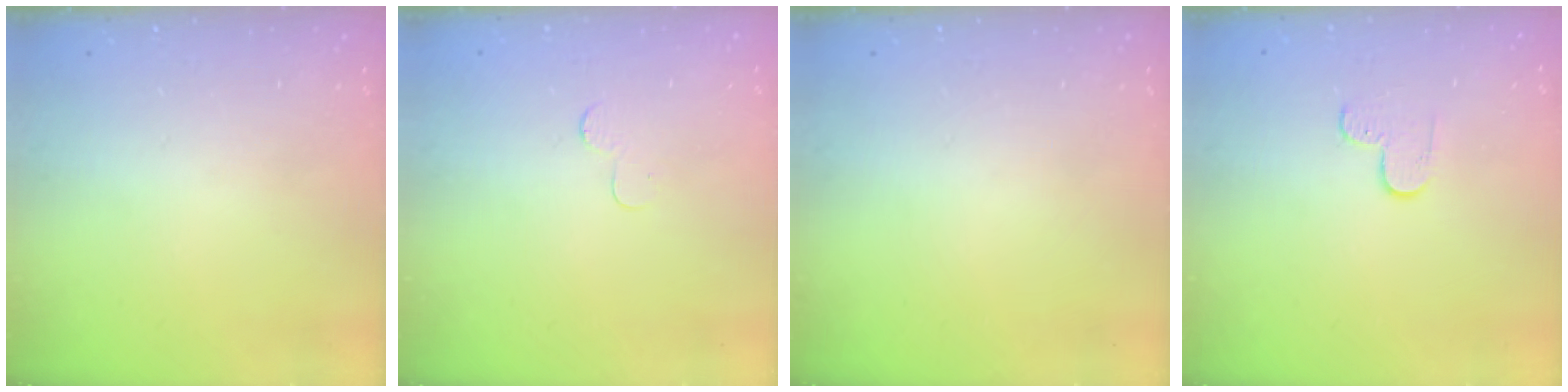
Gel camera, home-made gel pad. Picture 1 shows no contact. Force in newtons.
{"total": 3.7, "press": 3.7, "slide": 0.4}
{"total": 0.0}
{"total": 4.0, "press": 4.0, "slide": 0.3}